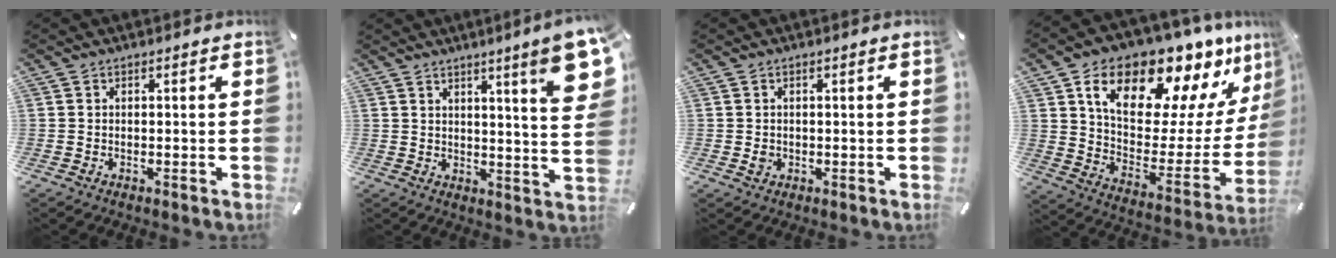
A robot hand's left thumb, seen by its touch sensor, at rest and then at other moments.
{"total": 12.9, "force": [6.9, 1.1, 10.8], "torque": [-0.156, -0.044, 0.107]}
{"total": 1.2, "force": [-0.1, 1.1, 0.5], "torque": [-0.011, 0.004, -0.002]}
{"total": 20.2, "force": [14.4, 9.8, 10.2], "torque": [-0.171, -0.103, 0.244]}